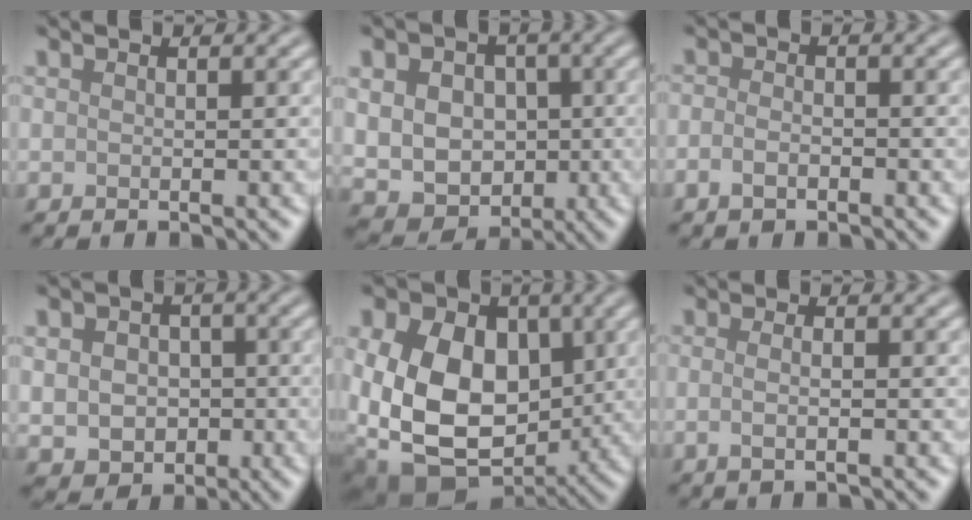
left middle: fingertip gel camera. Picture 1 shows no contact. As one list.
[{"total": 10.4, "force": [1.1, 8.5, 6.0], "torque": [-0.082, 0.022, 0.005]}, {"total": 1.7, "force": [-0.9, 0.9, 1.1], "torque": [-0.019, 0.000, -0.022]}, {"total": 5.6, "force": [-0.3, 4.6, 3.2], "torque": [-0.047, -0.004, -0.010]}, {"total": 15.8, "force": [0.4, 12.0, 10.2], "torque": [-0.178, -0.012, -0.012]}, {"total": 2.2, "force": [-0.2, 0.9, 2.0], "torque": [-0.021, -0.006, -0.013]}]